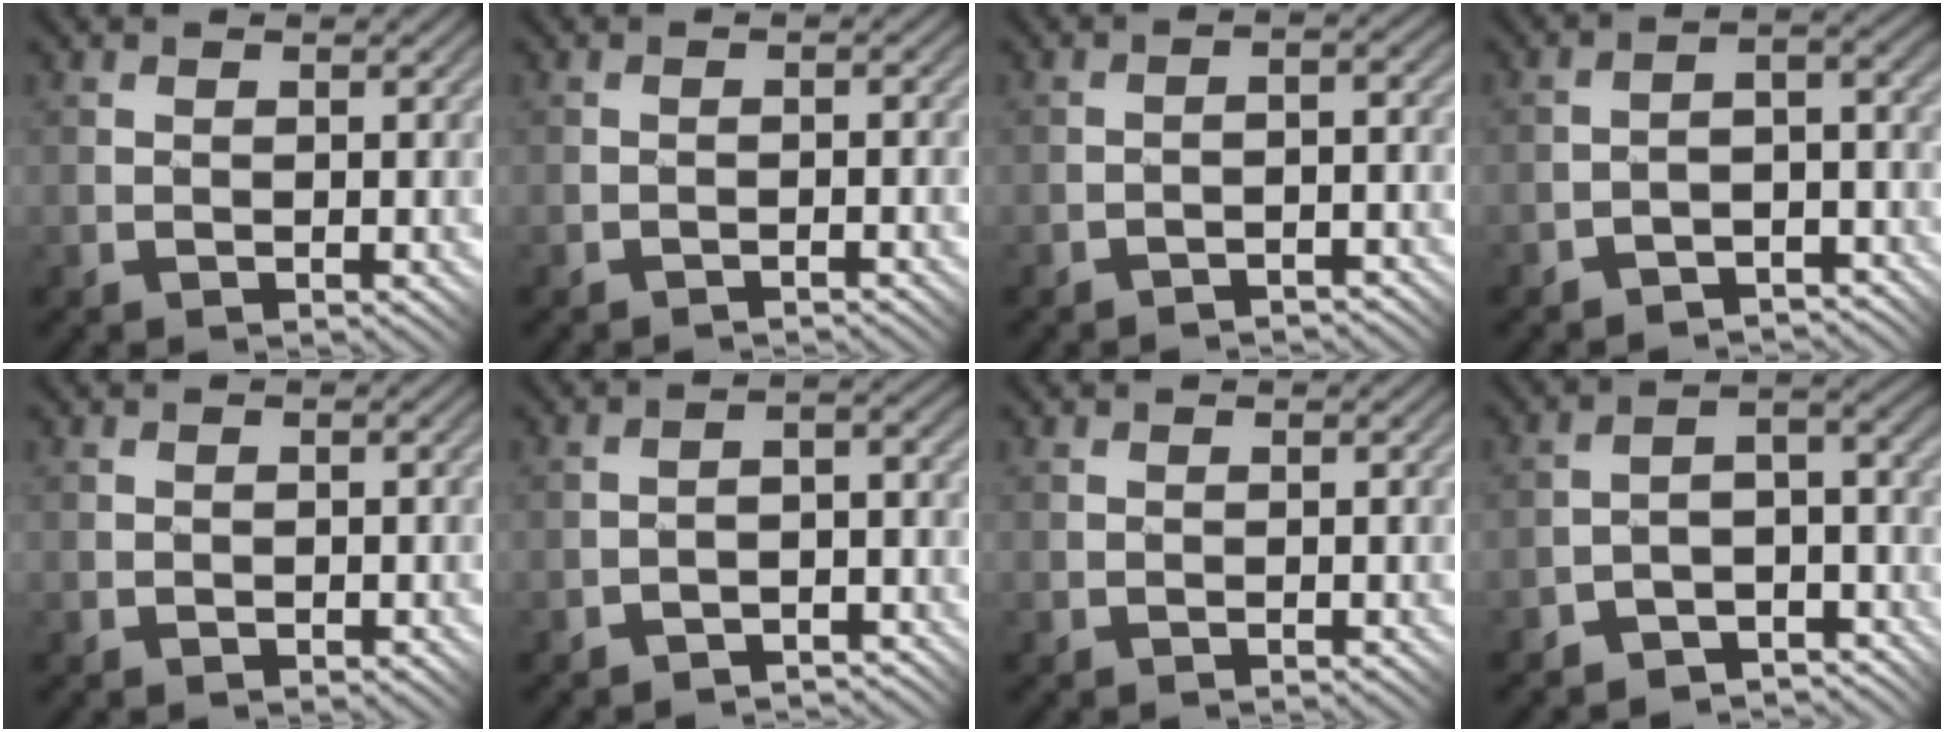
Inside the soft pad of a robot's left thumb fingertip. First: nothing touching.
{"total": 0.9, "force": [-0.8, -0.3, 0.1], "torque": [-0.001, 0.008, -0.017]}
{"total": 1.8, "force": [-1.7, 0.0, 0.7], "torque": [-0.011, 0.015, -0.033]}
{"total": 4.5, "force": [-3.7, 1.9, 1.7], "torque": [-0.014, -0.003, -0.070]}
{"total": 0.7, "force": [-0.1, 0.7, 0.1], "torque": [0.001, -0.002, -0.001]}
{"total": 3.1, "force": [-2.7, 1.0, 1.1], "torque": [-0.008, 0.008, -0.054]}
{"total": 0.0}
{"total": 6.5, "force": [-4.9, 3.3, 2.7], "torque": [-0.030, -0.015, -0.090]}